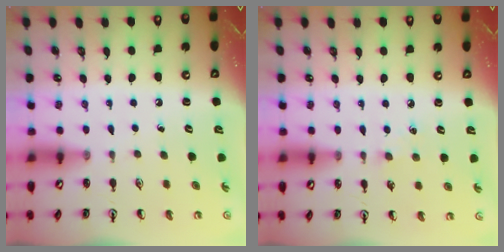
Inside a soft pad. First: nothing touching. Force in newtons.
{"total": 2.7, "press": 2.7, "slide": 0.4}